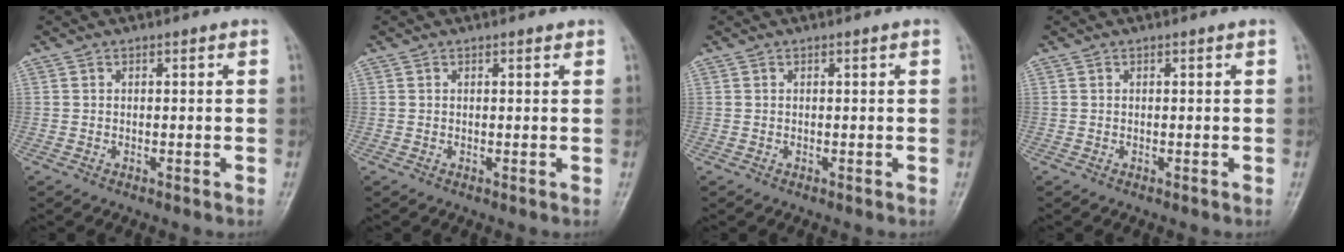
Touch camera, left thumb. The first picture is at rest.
{"total": 0.5, "force": [0.5, 0.2, 0.2], "torque": [-0.002, -0.002, 0.007]}
{"total": 0.0}
{"total": 0.0}